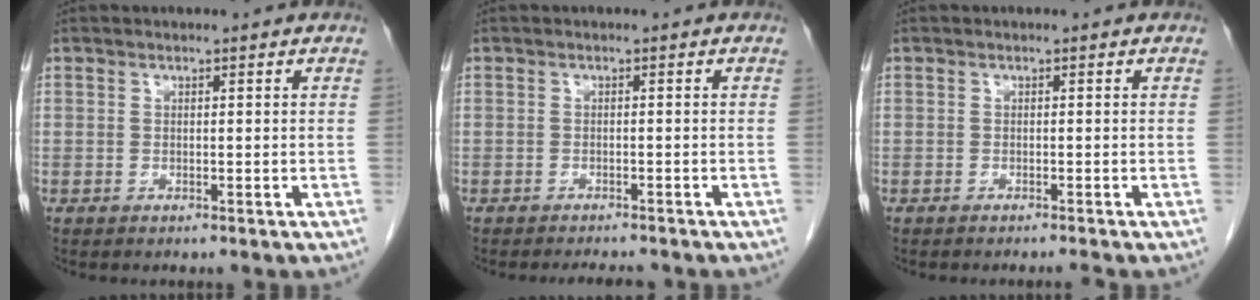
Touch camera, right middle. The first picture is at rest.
{"total": 3.3, "force": [-3.1, 0.4, 1.0], "torque": [-0.013, -0.007, -0.042]}
{"total": 1.2, "force": [-1.1, -0.5, 0.2], "torque": [-0.002, 0.000, -0.016]}